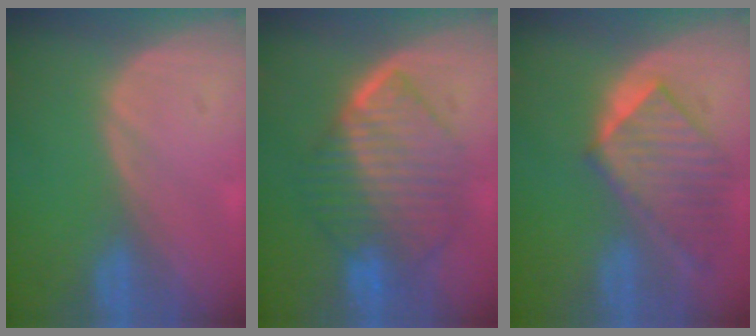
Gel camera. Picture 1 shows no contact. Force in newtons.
{"total": 10.2, "press": 10.1, "slide": 1.0}
{"total": 8.9, "press": 7.9, "slide": 4.1}